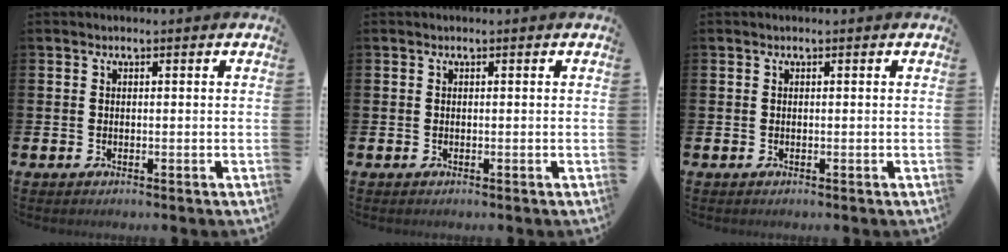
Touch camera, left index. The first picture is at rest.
{"total": 0.0}
{"total": 0.0}